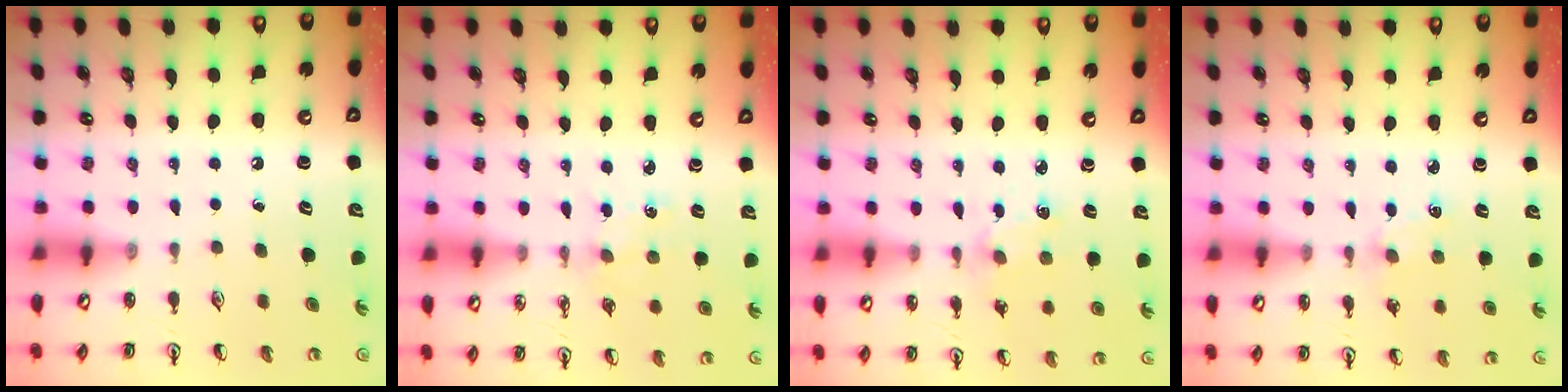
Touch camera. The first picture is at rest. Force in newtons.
{"total": 2.6, "press": 2.6, "slide": 0.3}
{"total": 2.0, "press": 2.0, "slide": 0.4}
{"total": 1.9, "press": 1.9, "slide": 0.2}